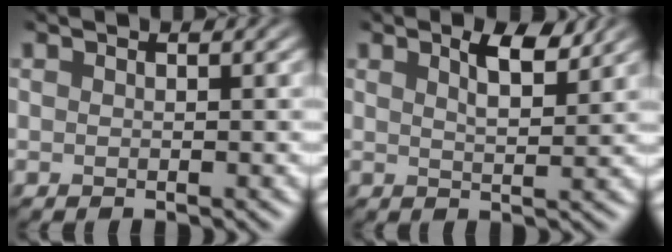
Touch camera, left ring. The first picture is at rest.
{"total": 2.0, "force": [1.0, 0.7, 1.6], "torque": [-0.037, 0.000, 0.016]}